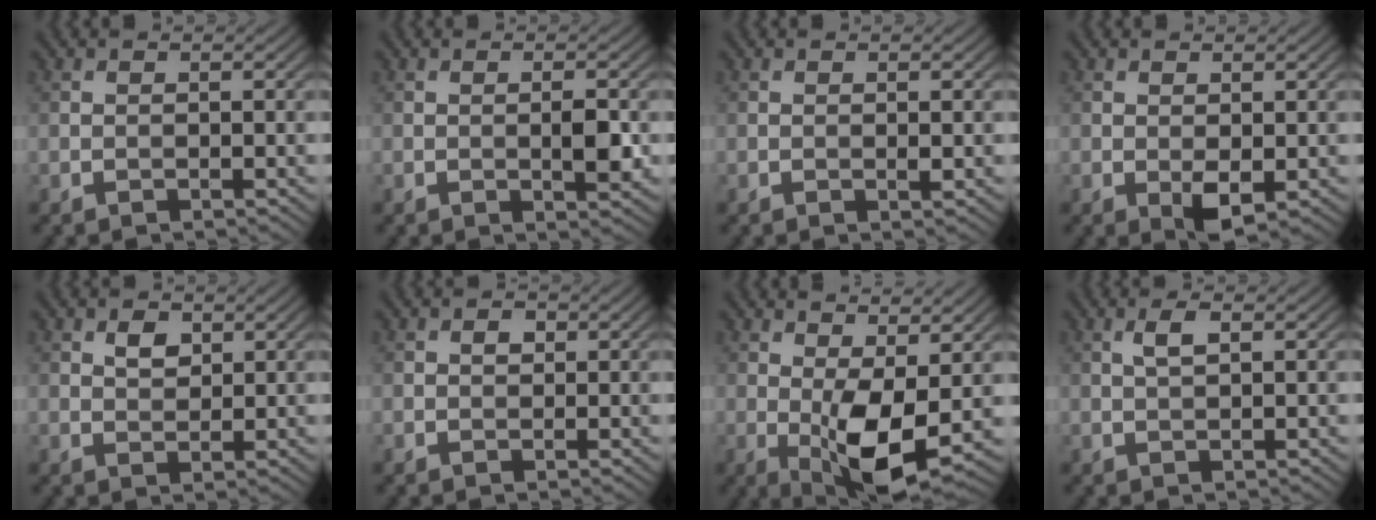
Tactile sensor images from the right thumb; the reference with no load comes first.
{"total": 2.6, "force": [-0.1, 0.5, 2.5], "torque": [-0.044, 0.001, -0.003]}
{"total": 0.7, "force": [0.1, 0.1, 0.7], "torque": [-0.013, -0.002, 0.001]}
{"total": 2.1, "force": [-0.2, 1.0, 1.8], "torque": [-0.034, -0.005, -0.001]}
{"total": 2.4, "force": [1.2, 1.6, 1.4], "torque": [-0.025, -0.001, 0.022]}
{"total": 1.2, "force": [0.3, 0.9, 0.7], "torque": [-0.011, -0.001, 0.003]}
{"total": 8.1, "force": [-0.2, 3.1, 7.4], "torque": [-0.135, -0.005, 0.000]}
{"total": 2.1, "force": [0.8, 0.6, 1.9], "torque": [-0.041, 0.004, 0.015]}